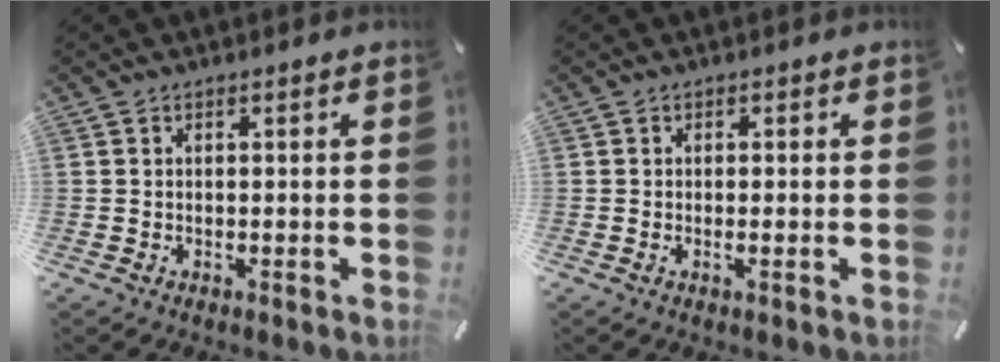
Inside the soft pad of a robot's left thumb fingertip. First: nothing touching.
{"total": 1.2, "force": [-0.1, 0.1, 1.2], "torque": [-0.020, -0.002, -0.002]}